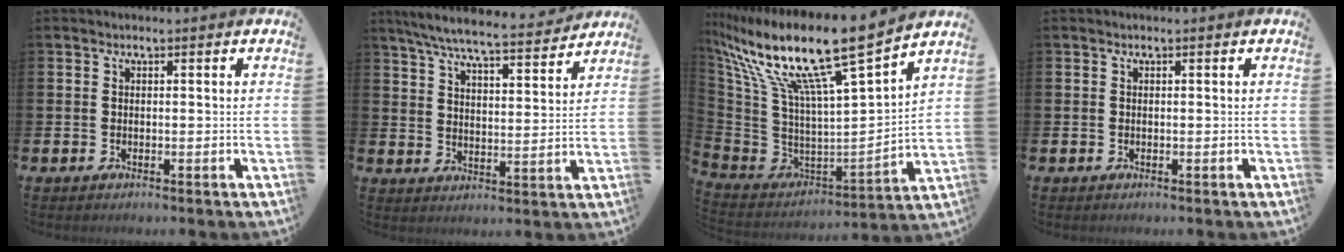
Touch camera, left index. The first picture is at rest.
{"total": 7.5, "force": [7.0, 0.7, 2.7], "torque": [-0.073, -0.045, 0.120]}
{"total": 15.2, "force": [11.5, 1.4, 9.8], "torque": [-0.238, -0.080, 0.187]}
{"total": 0.0}